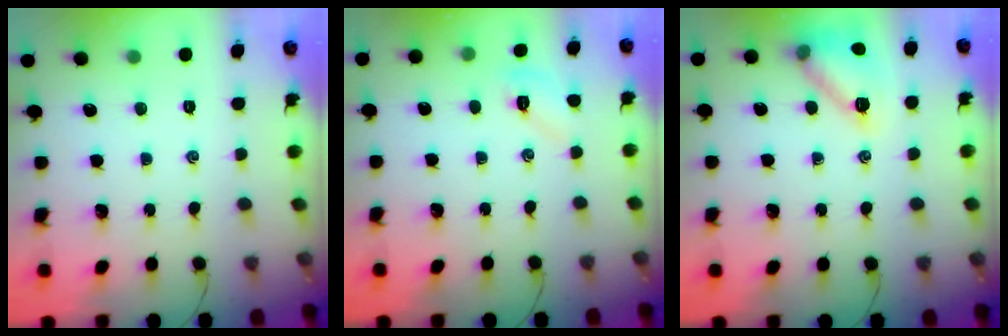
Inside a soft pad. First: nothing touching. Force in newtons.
{"total": 7.0, "press": 6.8, "slide": 1.5}
{"total": 13.4, "press": 13.4, "slide": 0.6}